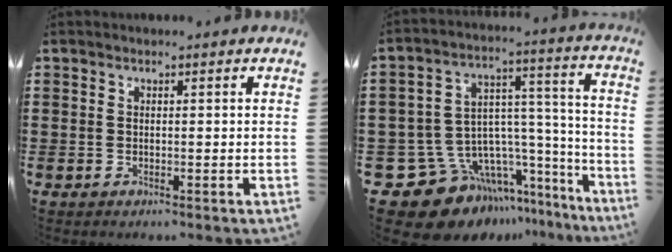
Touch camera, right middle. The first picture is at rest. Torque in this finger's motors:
{"motor_torque": [1.57, -0.57, 0.12, 0.05]}